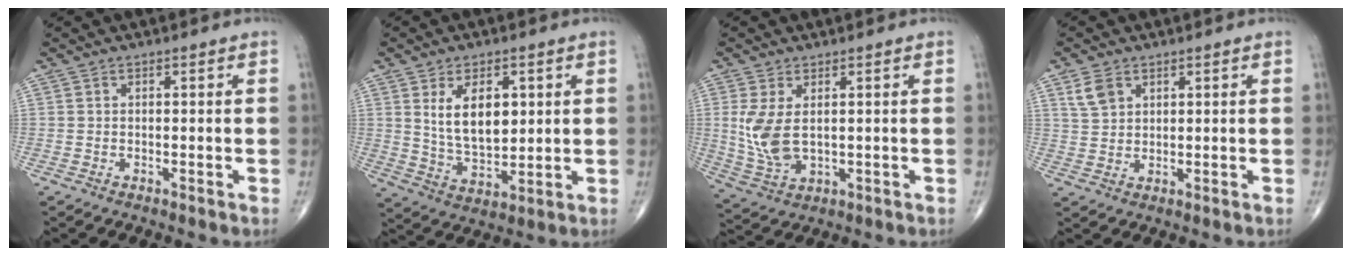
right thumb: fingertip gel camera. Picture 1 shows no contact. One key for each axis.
{"total": 10.7, "fx": 2.8, "fy": 6.0, "fz": 8.4, "tx": -0.121, "ty": -0.022, "tz": 0.062}
{"total": 7.9, "fx": 1.1, "fy": 4.3, "fz": 6.5, "tx": -0.142, "ty": -0.011, "tz": 0.036}
{"total": 4.3, "fx": 2.3, "fy": 2.9, "fz": 2.2, "tx": -0.035, "ty": -0.006, "tz": 0.051}